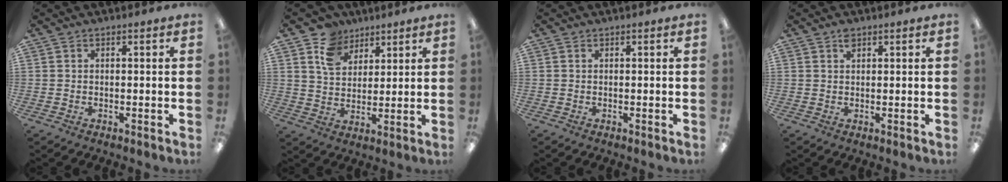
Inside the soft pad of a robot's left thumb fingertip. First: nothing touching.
{"total": 9.2, "force": [6.0, 6.5, 2.7], "torque": [-0.059, -0.021, 0.115]}
{"total": 0.0}
{"total": 1.7, "force": [1.2, 0.8, 0.9], "torque": [-0.012, -0.004, 0.020]}